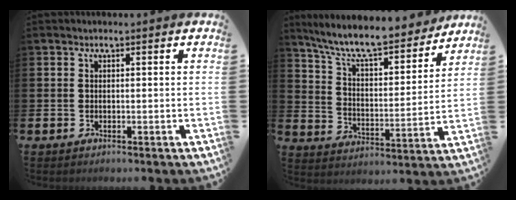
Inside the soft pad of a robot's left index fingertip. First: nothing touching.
{"total": 9.8, "force": [8.8, 1.7, 3.8], "torque": [-0.109, -0.060, 0.150]}